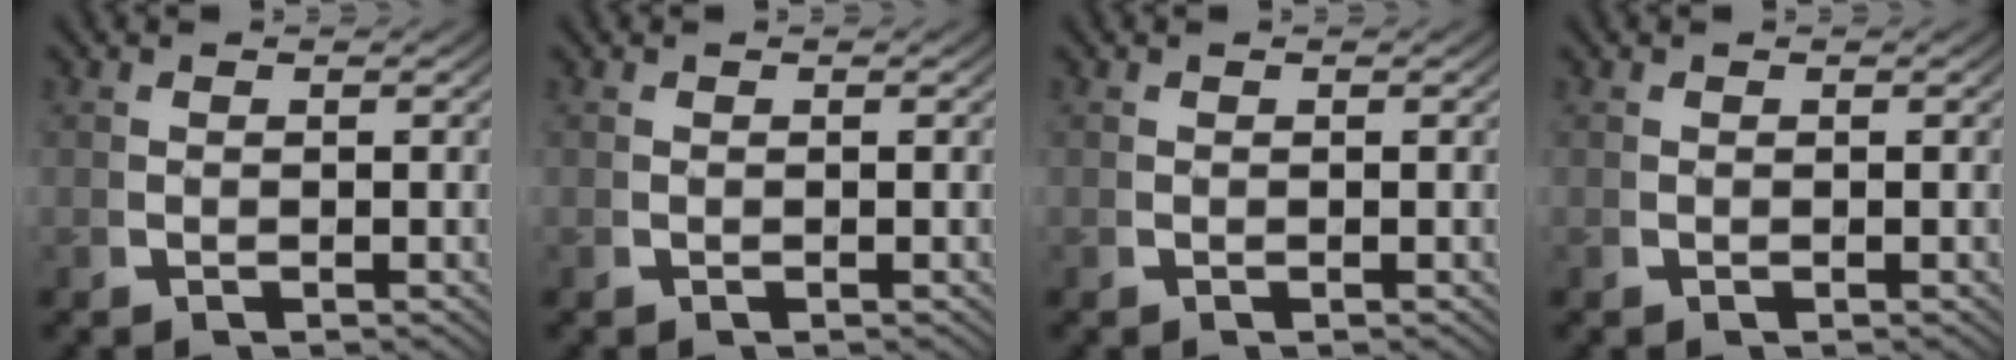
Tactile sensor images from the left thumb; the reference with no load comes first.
{"total": 0.0}
{"total": 0.0}
{"total": 0.0}